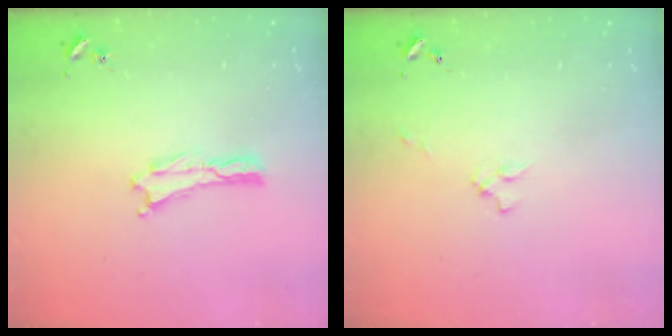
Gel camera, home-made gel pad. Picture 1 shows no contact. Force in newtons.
{"total": 1.1, "press": 1.1, "slide": 0.2}